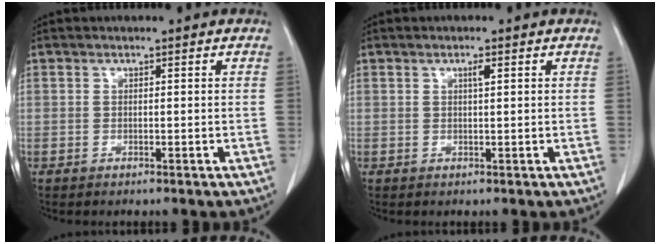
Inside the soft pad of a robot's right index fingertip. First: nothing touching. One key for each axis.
{"total": 1.1, "fx": 0.5, "fy": 0.0, "fz": 1.0, "tx": -0.019, "ty": 0.001, "tz": 0.008}